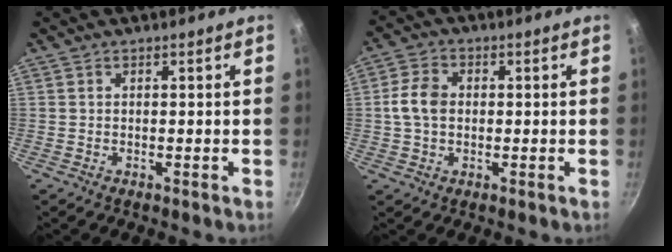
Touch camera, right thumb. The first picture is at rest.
{"total": 6.1, "force": [0.1, 4.5, 4.1], "torque": [-0.071, 0.013, -0.006]}